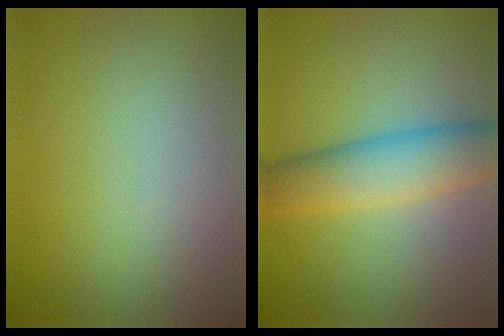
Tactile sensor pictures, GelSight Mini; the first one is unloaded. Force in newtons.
{"total": 6.2, "press": 6.2, "slide": 0.1}